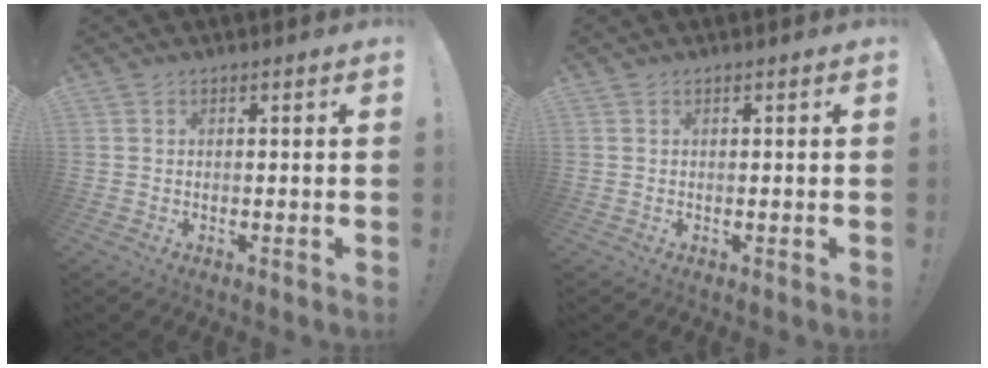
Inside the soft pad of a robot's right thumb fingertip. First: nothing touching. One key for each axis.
{"total": 0.0}